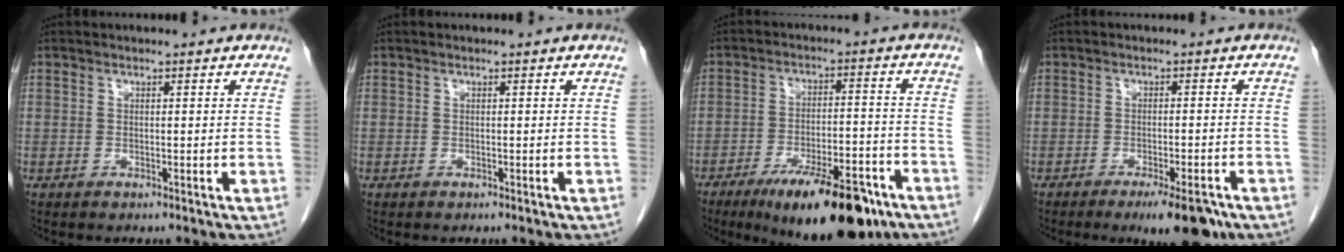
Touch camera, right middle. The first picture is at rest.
{"total": 0.0}
{"total": 16.4, "force": [-10.9, 4.4, 11.5], "torque": [-0.149, -0.005, -0.168]}
{"total": 6.9, "force": [-4.6, 1.3, 4.9], "torque": [-0.062, -0.009, -0.064]}